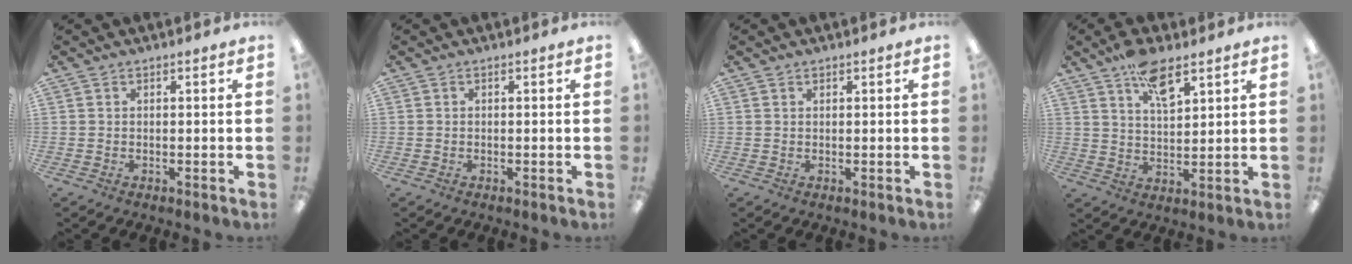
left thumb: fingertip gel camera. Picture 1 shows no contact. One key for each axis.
{"total": 0.0}
{"total": 0.7, "fx": 0.6, "fy": 0.3, "fz": 0.1, "tx": -0.003, "ty": 0.001, "tz": 0.011}
{"total": 9.6, "fx": 6.3, "fy": 3.9, "fz": 6.0, "tx": -0.099, "ty": -0.028, "tz": 0.111}